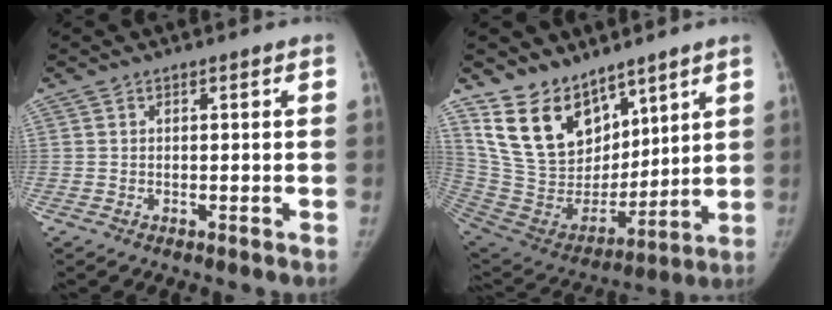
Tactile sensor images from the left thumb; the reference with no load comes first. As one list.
[{"total": 18.4, "force": [12.5, 10.7, 8.3], "torque": [-0.110, -0.063, 0.256]}]